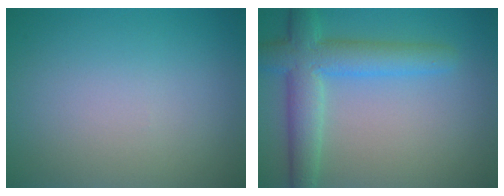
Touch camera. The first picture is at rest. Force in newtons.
{"total": 5.8, "press": 5.8, "slide": 0.3}